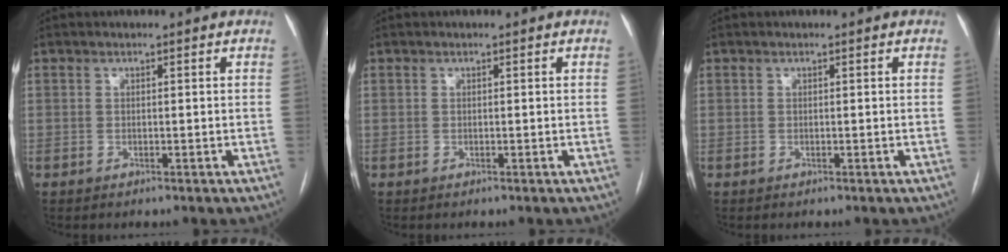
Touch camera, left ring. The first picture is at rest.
{"total": 0.0}
{"total": 0.0}